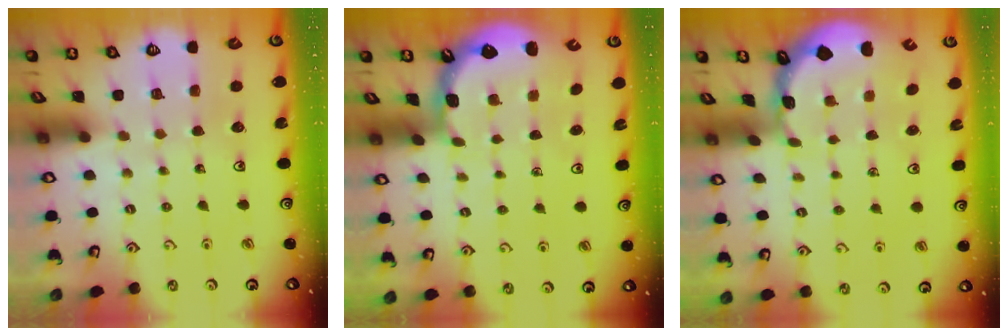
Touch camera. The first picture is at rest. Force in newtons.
{"total": 1.4, "press": 1.4, "slide": 0.1}
{"total": 1.0, "press": 1.0, "slide": 0.1}